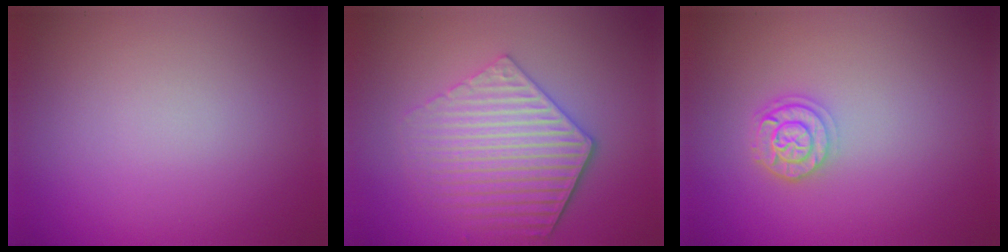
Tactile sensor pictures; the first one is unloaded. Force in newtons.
{"total": 5.1, "press": 4.3, "slide": 2.8}
{"total": 2.5, "press": 2.0, "slide": 1.4}